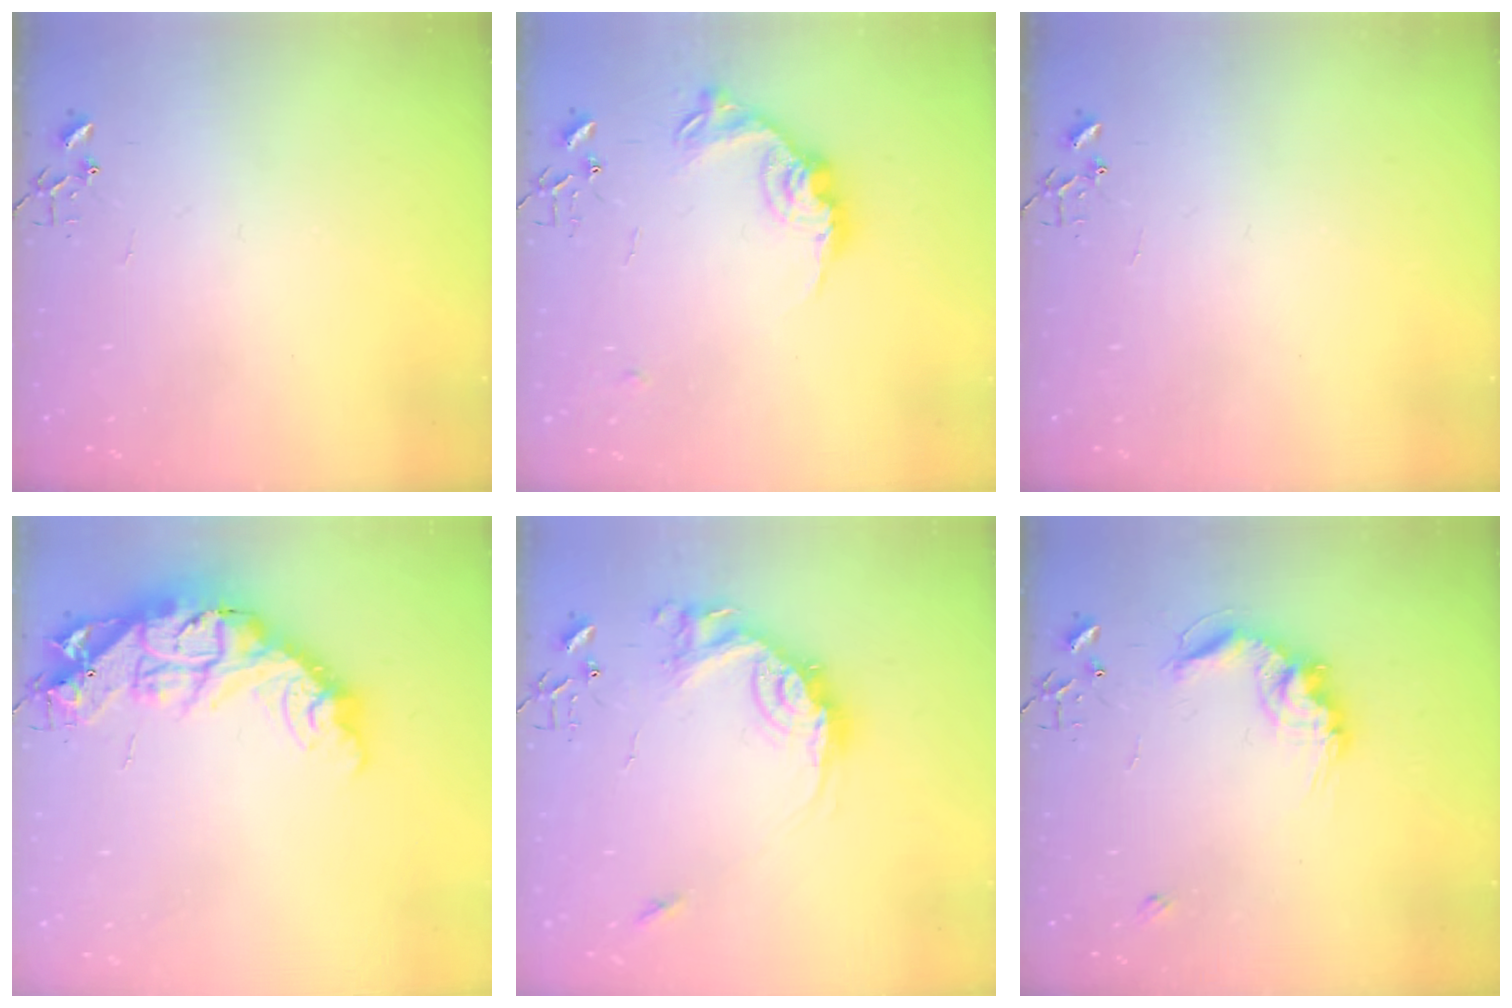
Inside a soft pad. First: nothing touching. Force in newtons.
{"total": 15.6, "press": 15.6, "slide": 0.7}
{"total": 0.0}
{"total": 21.4, "press": 21.3, "slide": 2.0}
{"total": 16.6, "press": 16.6, "slide": 0.9}
{"total": 12.6, "press": 12.6, "slide": 0.4}